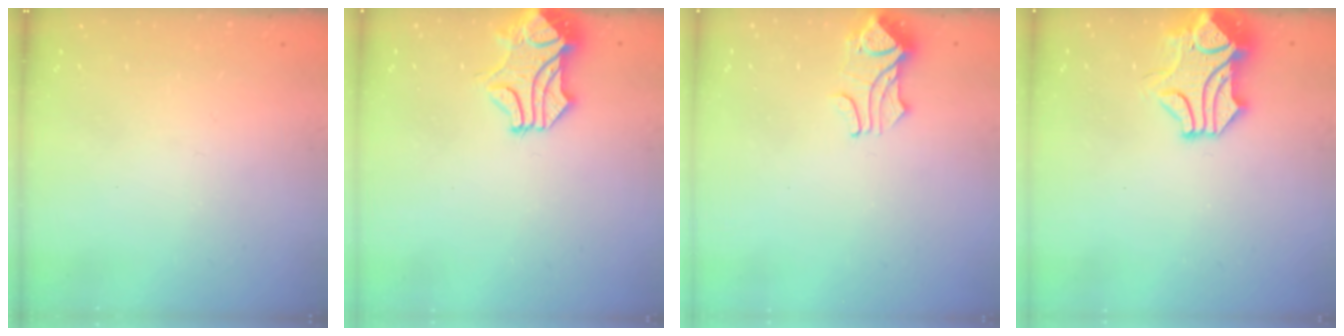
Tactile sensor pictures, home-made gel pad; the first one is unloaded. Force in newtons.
{"total": 0.8, "press": 0.3, "slide": 0.7}
{"total": 1.5, "press": 1.3, "slide": 0.9}
{"total": 1.6, "press": 1.2, "slide": 1.1}